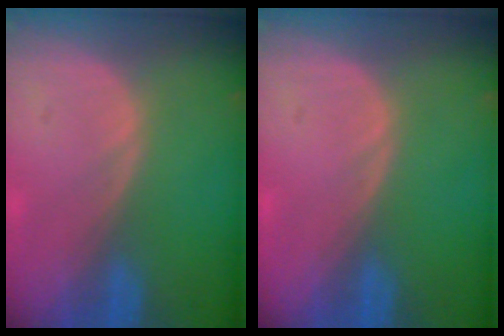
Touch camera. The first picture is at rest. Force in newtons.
{"total": 0.0}